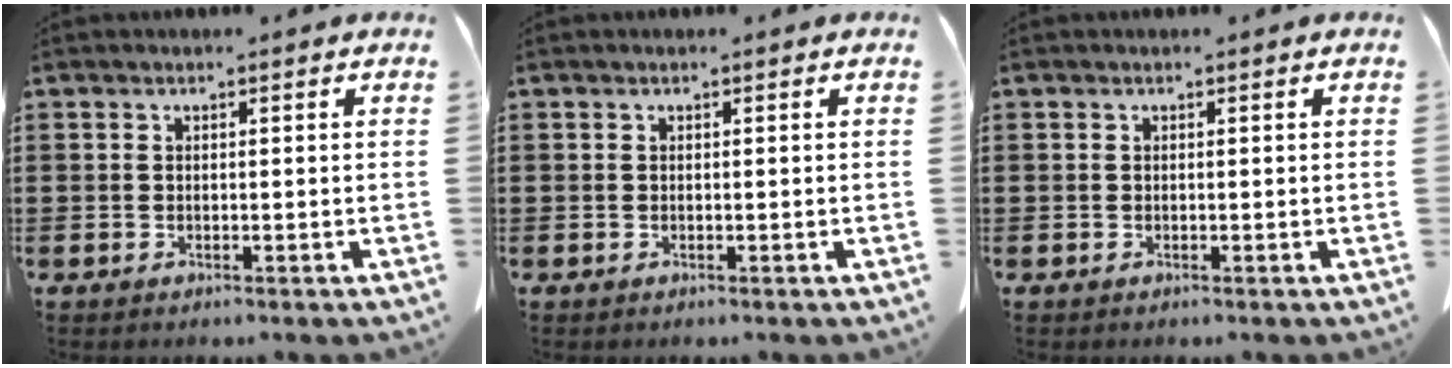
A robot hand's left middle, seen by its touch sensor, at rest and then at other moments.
{"total": 0.0}
{"total": 0.0}